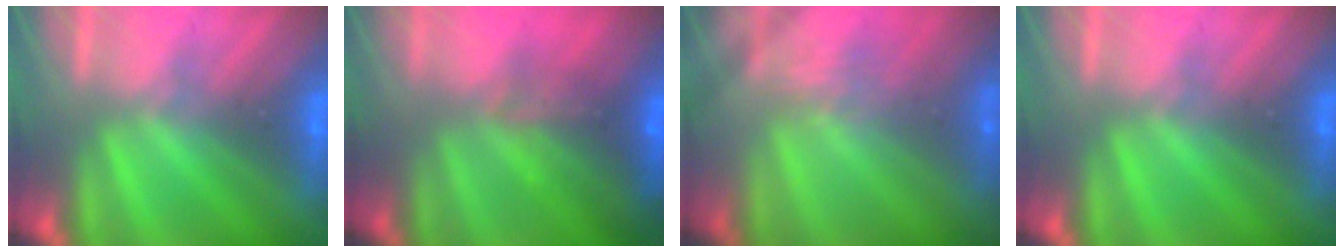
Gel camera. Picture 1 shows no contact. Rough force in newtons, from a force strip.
{"total": 8.1}
{"total": 2.2}
{"total": 0.0}